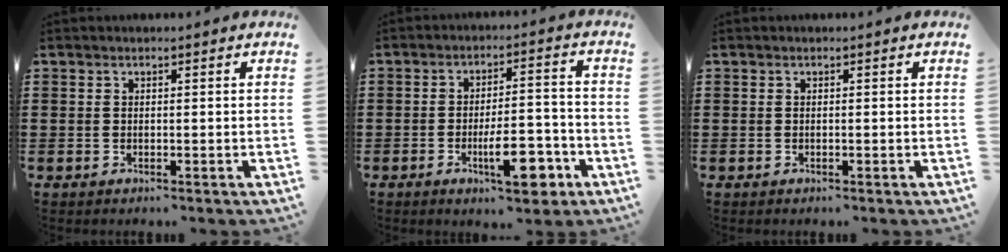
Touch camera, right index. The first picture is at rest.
{"total": 9.5, "force": [-4.1, 3.1, 8.0], "torque": [-0.122, 0.004, -0.068]}
{"total": 0.0}